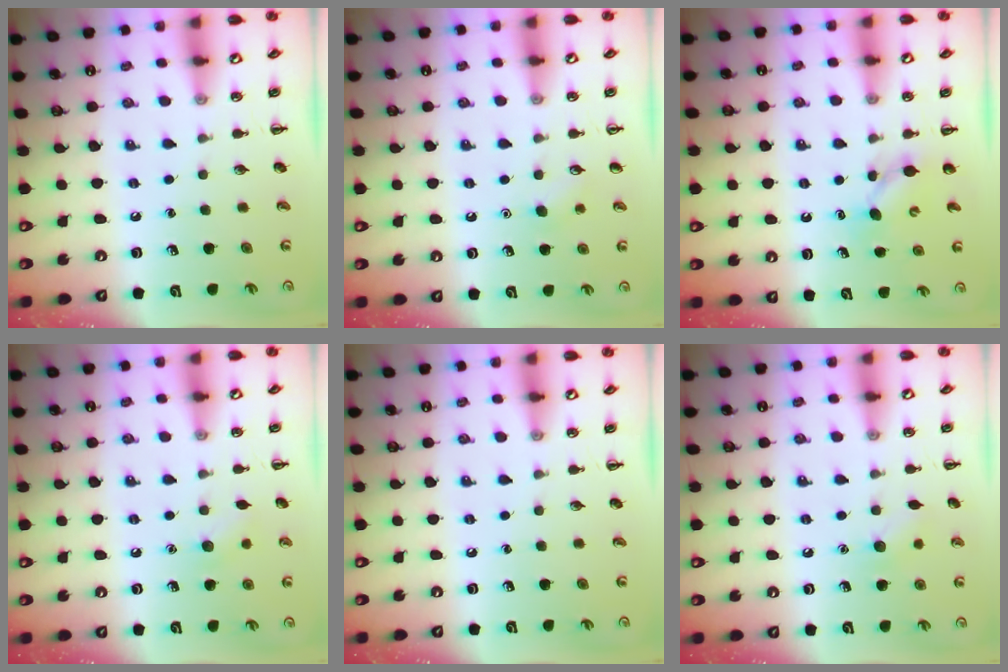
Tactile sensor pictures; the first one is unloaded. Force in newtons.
{"total": 4.7, "press": 4.5, "slide": 1.2}
{"total": 4.4, "press": 4.2, "slide": 1.3}
{"total": 5.7, "press": 5.6, "slide": 1.3}
{"total": 0.0}
{"total": 7.4, "press": 7.1, "slide": 1.8}